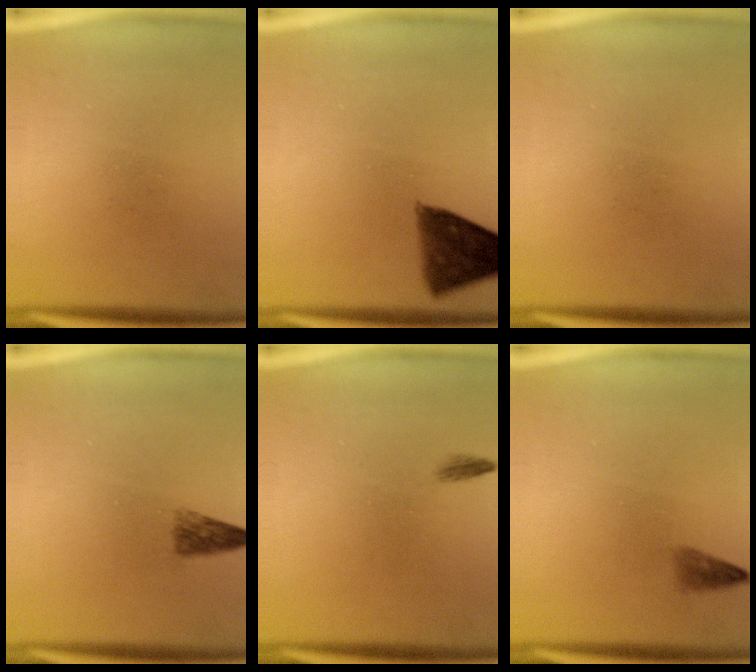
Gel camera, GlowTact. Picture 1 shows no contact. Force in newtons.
{"total": 8.4}
{"total": 0.0}
{"total": 2.4}
{"total": 0.7}
{"total": 1.2}